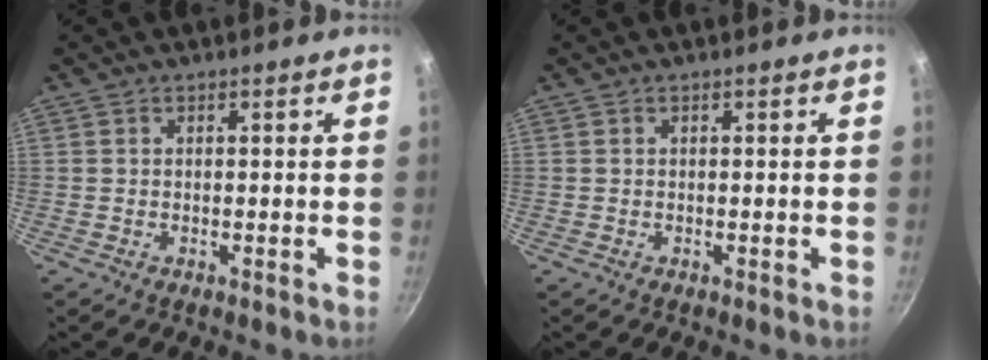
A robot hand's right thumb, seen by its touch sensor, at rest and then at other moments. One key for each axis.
{"total": 0.0}